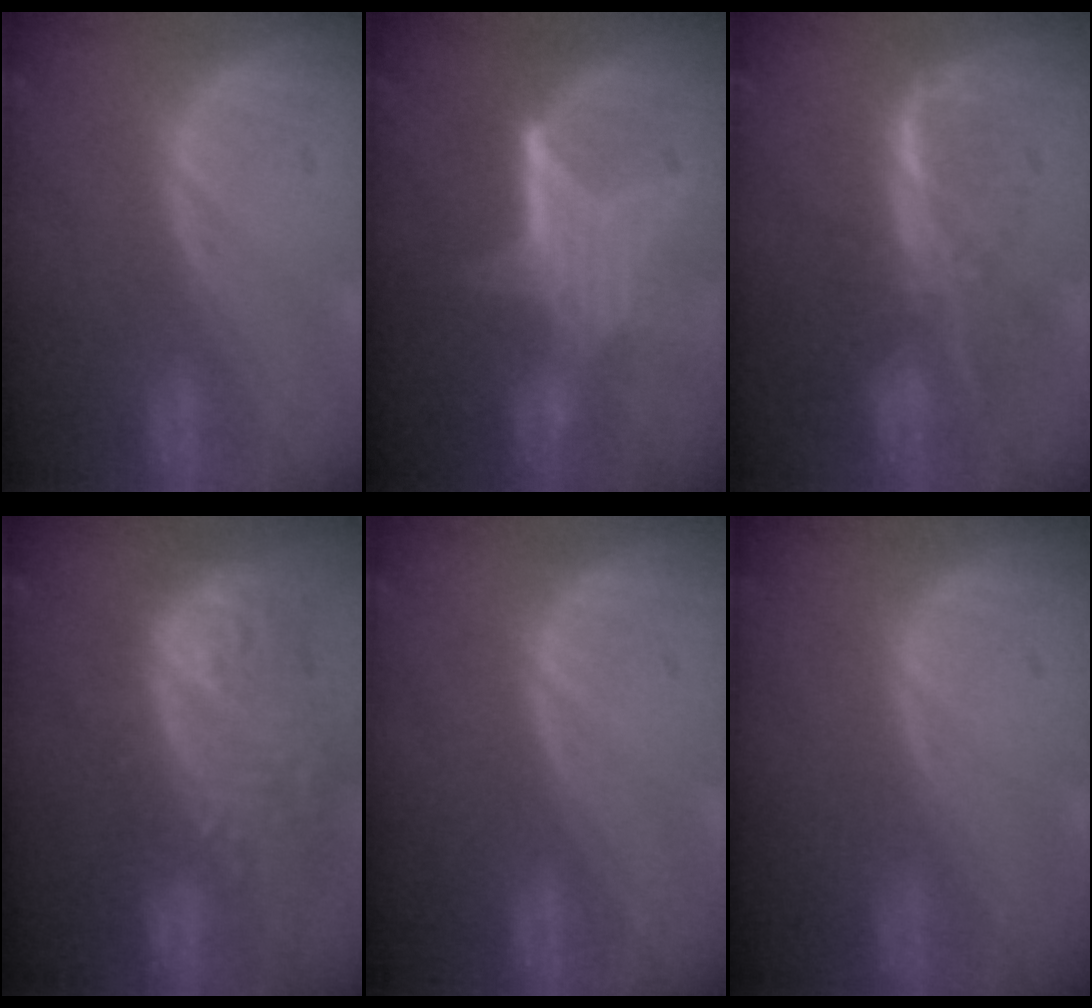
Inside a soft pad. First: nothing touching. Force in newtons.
{"total": 6.6, "press": 5.9, "slide": 3.1}
{"total": 8.2, "press": 7.0, "slide": 4.2}
{"total": 13.3, "press": 11.2, "slide": 7.1}
{"total": 0.0}
{"total": 0.0}